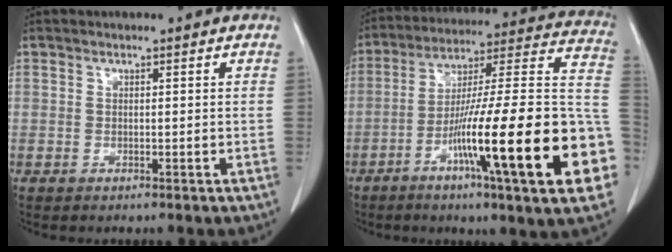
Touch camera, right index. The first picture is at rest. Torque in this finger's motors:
{"motor_torque": [2.14, 0.00, 1.05, 0.21]}